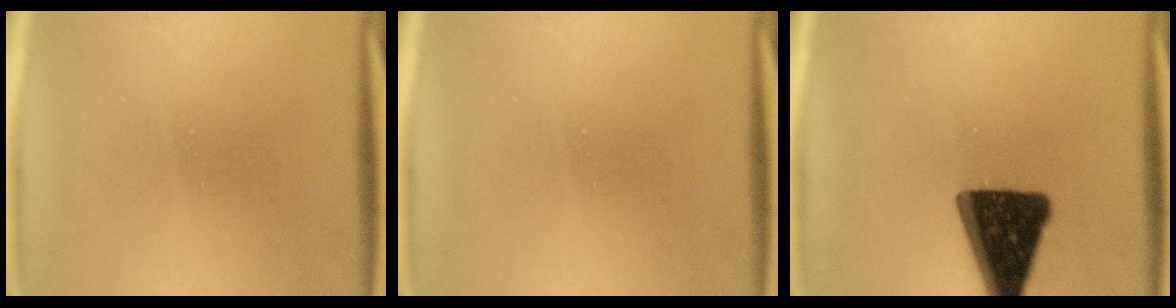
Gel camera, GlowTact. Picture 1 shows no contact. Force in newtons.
{"total": 0.0}
{"total": 16.6}